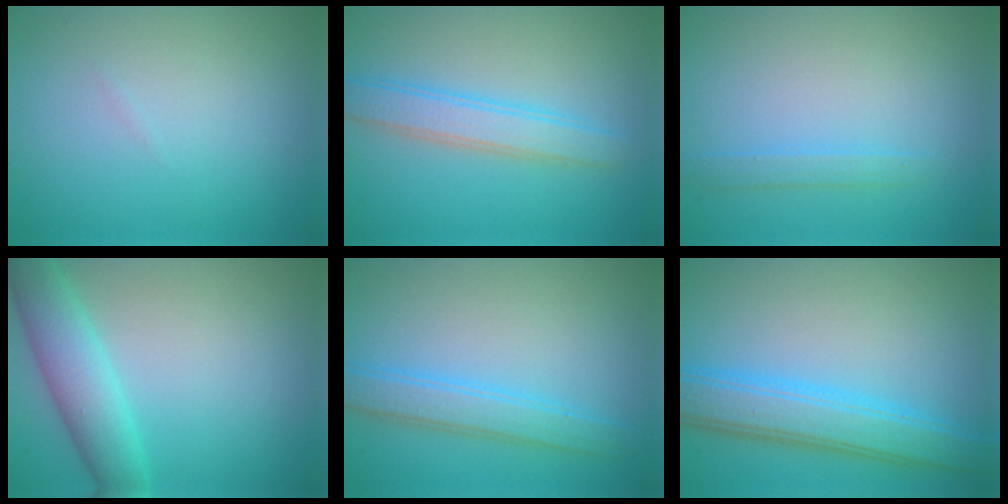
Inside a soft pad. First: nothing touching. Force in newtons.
{"total": 3.5, "press": 3.5, "slide": 0.1}
{"total": 1.3, "press": 1.3, "slide": 0.2}
{"total": 4.8, "press": 4.8, "slide": 0.1}
{"total": 2.4, "press": 2.4, "slide": 0.2}
{"total": 5.7, "press": 5.7, "slide": 0.1}